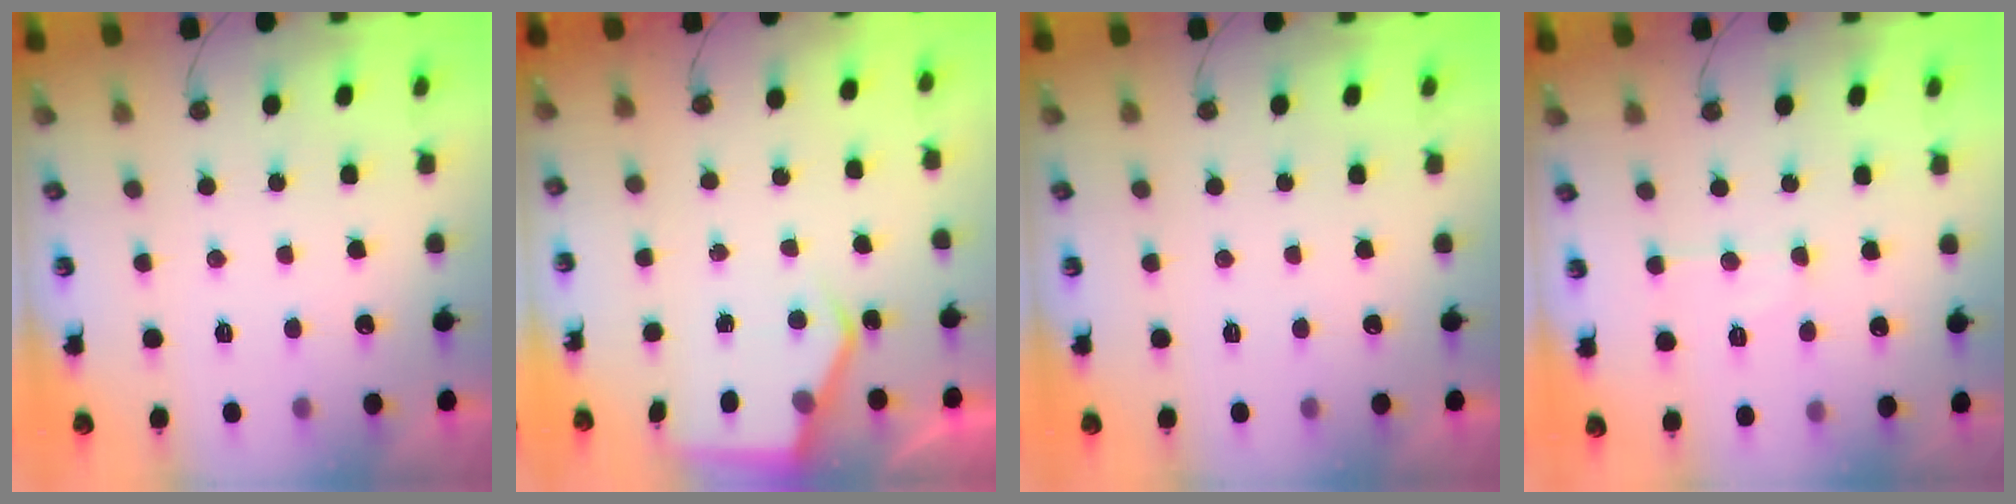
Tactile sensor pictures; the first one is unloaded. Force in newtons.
{"total": 5.1, "press": 5.1, "slide": 0.2}
{"total": 0.0}
{"total": 7.5, "press": 7.5, "slide": 0.6}